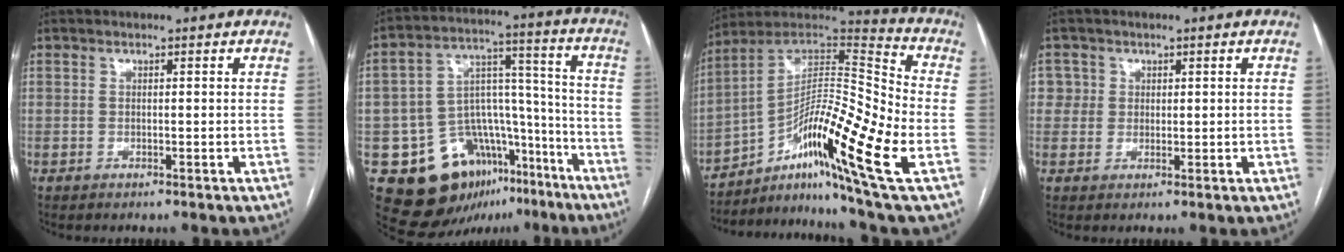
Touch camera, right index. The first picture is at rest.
{"total": 20.7, "force": [-11.5, 13.6, 10.4], "torque": [-0.149, 0.083, -0.161]}
{"total": 22.3, "force": [-8.0, 1.3, 20.8], "torque": [-0.349, -0.003, -0.134]}
{"total": 3.0, "force": [0.8, 2.9, -0.1], "torque": [0.019, 0.003, 0.012]}